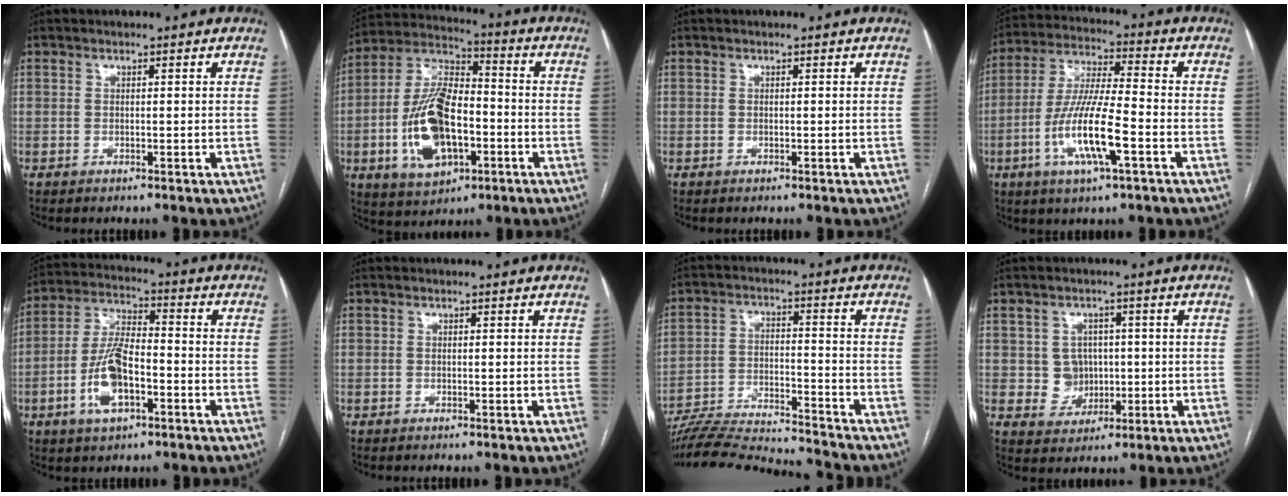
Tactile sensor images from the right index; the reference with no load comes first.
{"total": 15.8, "force": [-4.1, 7.7, 13.2], "torque": [-0.275, 0.013, -0.068]}
{"total": 0.0}
{"total": 13.1, "force": [-4.5, 1.6, 12.1], "torque": [-0.246, -0.008, -0.083]}
{"total": 10.3, "force": [-3.7, 3.9, 8.8], "torque": [-0.188, 0.007, -0.068]}
{"total": 0.0}
{"total": 18.1, "force": [-17.4, 0.6, 5.0], "torque": [-0.103, -0.010, -0.272]}
{"total": 4.6, "force": [0.0, 4.5, 1.2], "torque": [-0.014, 0.013, 0.010]}